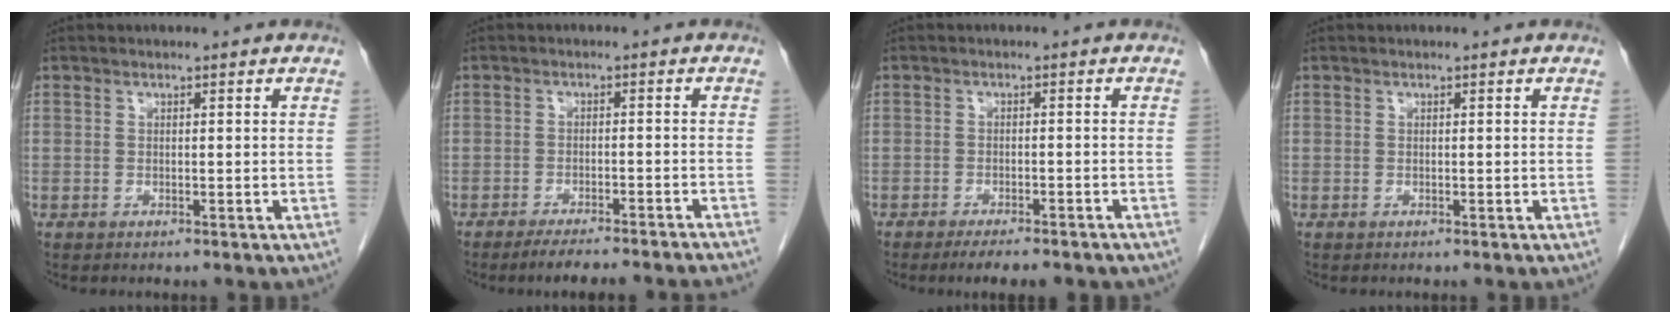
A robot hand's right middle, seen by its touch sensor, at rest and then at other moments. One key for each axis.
{"total": 11.4, "fx": -10.4, "fy": -0.1, "fz": 4.7, "tx": -0.047, "ty": -0.014, "tz": -0.137}
{"total": 7.3, "fx": -6.0, "fy": 1.5, "fz": 3.9, "tx": -0.045, "ty": -0.007, "tz": -0.078}
{"total": 0.0}